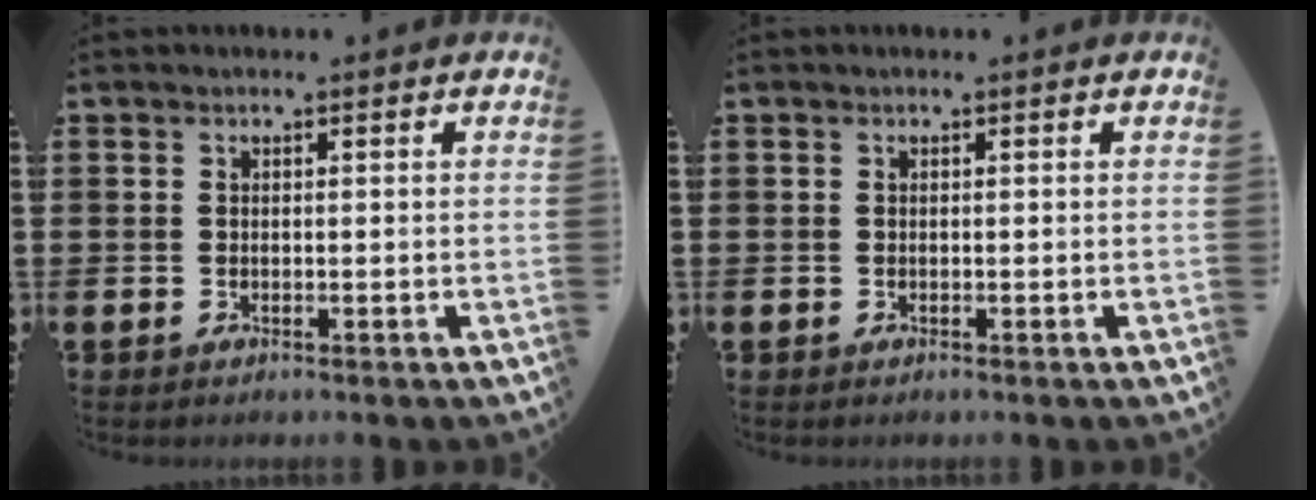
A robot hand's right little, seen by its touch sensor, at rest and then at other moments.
{"total": 0.0}